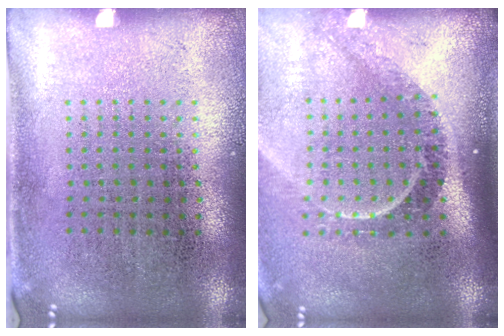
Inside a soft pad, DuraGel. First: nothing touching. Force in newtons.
{"total": 2.3, "press": 1.6, "slide": 1.6}